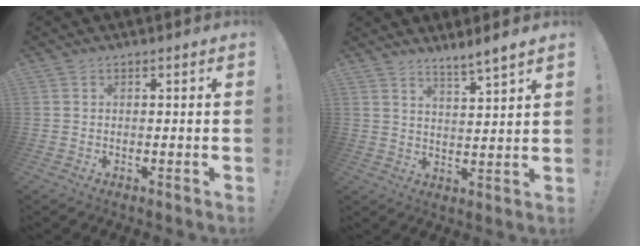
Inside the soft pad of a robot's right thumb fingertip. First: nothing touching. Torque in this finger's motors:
{"motor_torque": [0.00, 0.16, 0.17, 0.17, 0.03]}